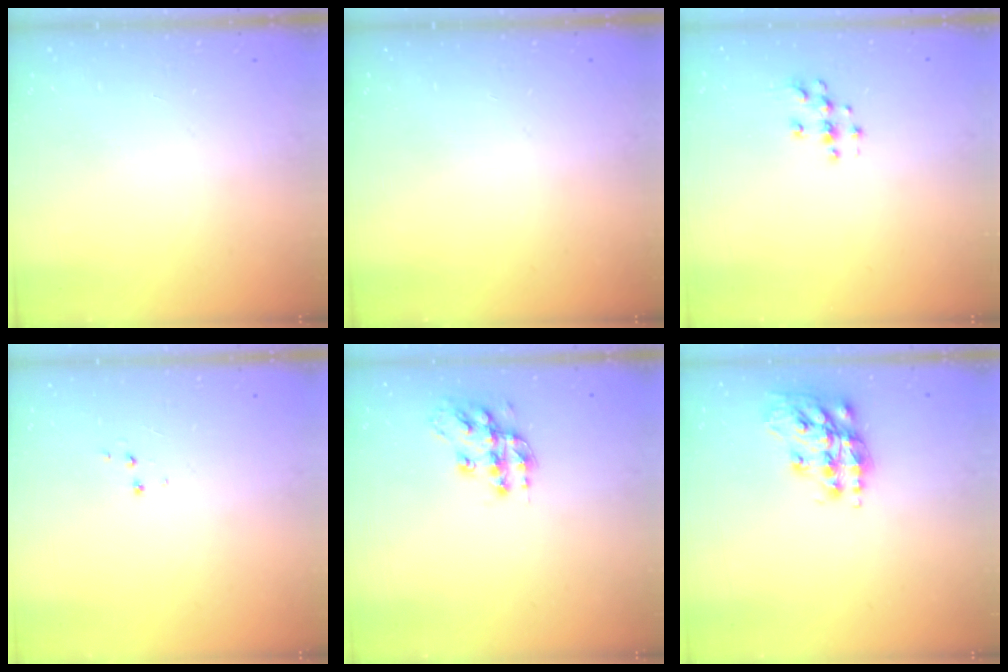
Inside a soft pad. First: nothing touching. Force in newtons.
{"total": 0.0}
{"total": 3.8, "press": 3.8, "slide": 0.4}
{"total": 3.4, "press": 3.3, "slide": 0.6}
{"total": 13.8, "press": 13.7, "slide": 0.8}
{"total": 14.5, "press": 14.5, "slide": 1.0}